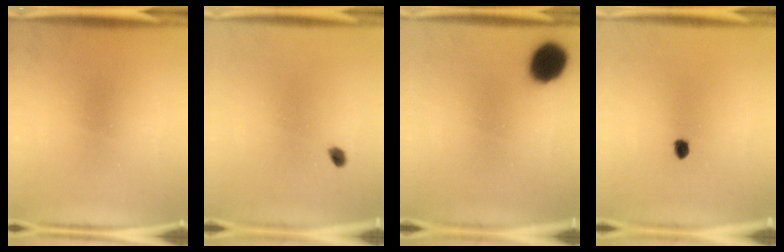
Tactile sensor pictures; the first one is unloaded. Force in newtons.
{"total": 2.0}
{"total": 12.1}
{"total": 1.7}